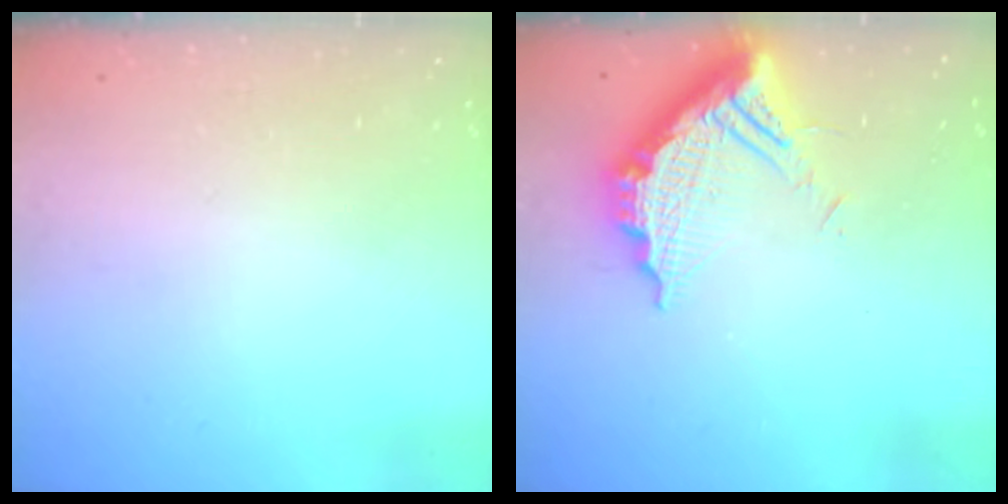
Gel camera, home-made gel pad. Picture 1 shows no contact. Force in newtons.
{"total": 13.7, "press": 13.7, "slide": 1.0}